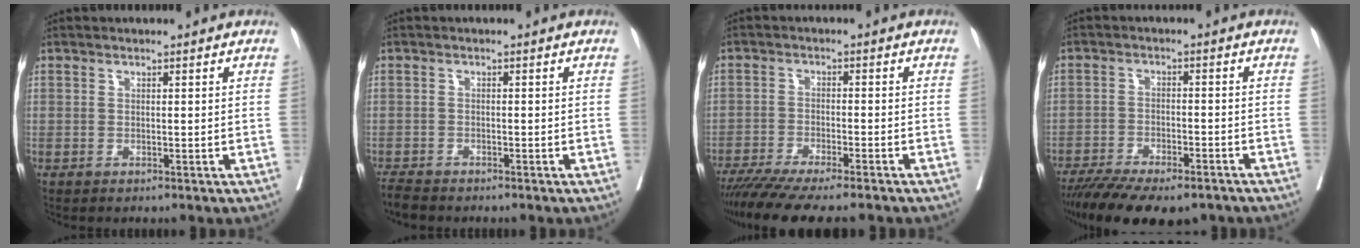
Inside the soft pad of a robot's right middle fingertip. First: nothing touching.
{"total": 3.1, "force": [-2.9, 0.4, 0.9], "torque": [-0.019, -0.013, -0.053]}
{"total": 13.7, "force": [-11.6, 0.9, 7.2], "torque": [-0.109, -0.032, -0.181]}
{"total": 15.6, "force": [-12.5, 4.5, 8.2], "torque": [-0.160, -0.019, -0.188]}